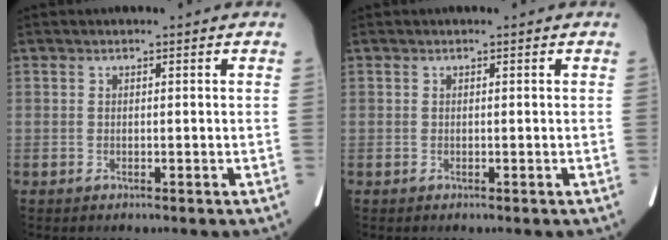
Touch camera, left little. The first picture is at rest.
{"total": 0.0}